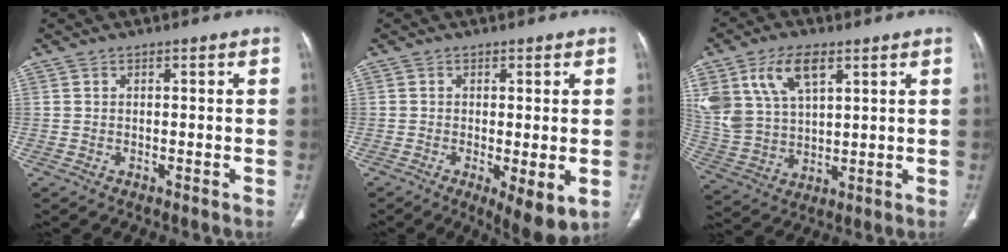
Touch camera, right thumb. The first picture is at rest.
{"total": 6.8, "force": [-1.7, 2.0, 6.3], "torque": [-0.099, -0.023, -0.024]}
{"total": 14.5, "force": [7.0, 8.0, 9.9], "torque": [-0.190, -0.015, 0.146]}